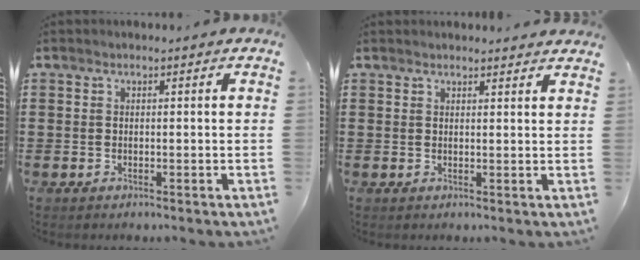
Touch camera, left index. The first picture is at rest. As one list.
[{"total": 1.6, "force": [1.6, 0.1, 0.2], "torque": [-0.008, 0.001, 0.032]}]